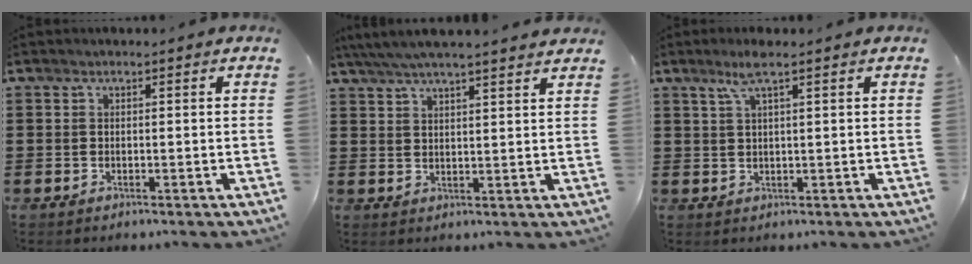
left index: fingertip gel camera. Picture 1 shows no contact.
{"total": 4.6, "force": [4.2, 0.0, 1.9], "torque": [-0.049, -0.012, 0.075]}
{"total": 3.3, "force": [1.8, 0.2, 2.8], "torque": [-0.059, 0.002, 0.032]}